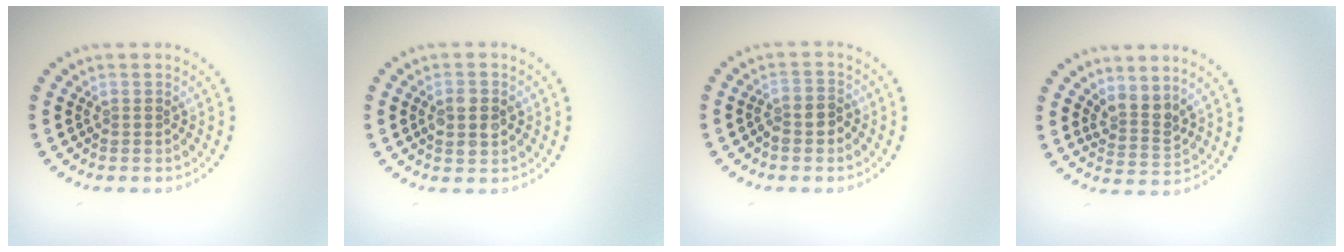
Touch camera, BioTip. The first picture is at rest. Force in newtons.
{"total": 2.7, "press": 2.7, "slide": 0.2}
{"total": 2.1, "press": 1.8, "slide": 1.1}
{"total": 2.6, "press": 1.9, "slide": 1.7}